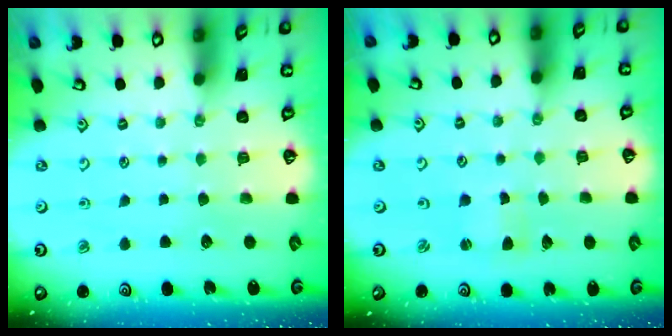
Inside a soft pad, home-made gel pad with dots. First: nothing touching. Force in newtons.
{"total": 1.3, "press": 1.2, "slide": 0.2}